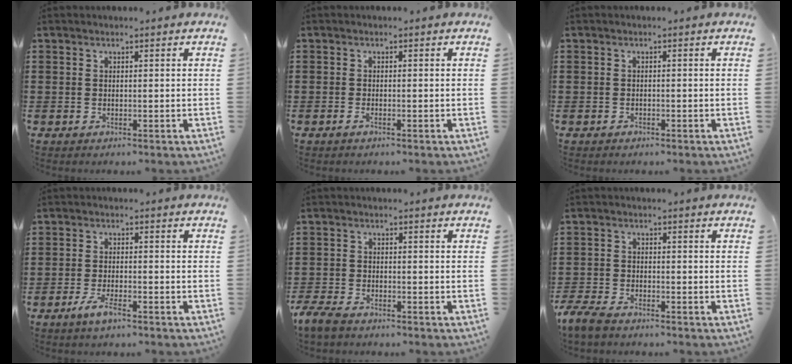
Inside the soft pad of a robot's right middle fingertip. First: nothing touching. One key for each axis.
{"total": 0.7, "fx": -0.4, "fy": 0.1, "fz": 0.5, "tx": -0.012, "ty": -0.004, "tz": -0.007}
{"total": 0.7, "fx": -0.6, "fy": 0.4, "fz": 0.1, "tx": -0.003, "ty": 0.001, "tz": -0.013}
{"total": 3.5, "fx": -2.1, "fy": 0.8, "fz": 2.7, "tx": -0.057, "ty": -0.001, "tz": -0.043}
{"total": 3.2, "fx": -2.7, "fy": 0.9, "fz": 1.4, "tx": -0.054, "ty": -0.007, "tz": -0.061}
{"total": 3.7, "fx": -3.2, "fy": 0.9, "fz": 1.5, "tx": -0.055, "ty": -0.008, "tz": -0.072}